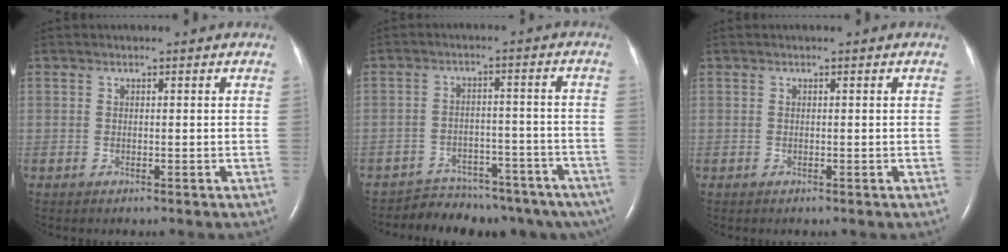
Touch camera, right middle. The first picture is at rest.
{"total": 15.0, "force": [-12.8, 6.9, 3.7], "torque": [-0.041, 0.030, -0.155]}
{"total": 0.0}